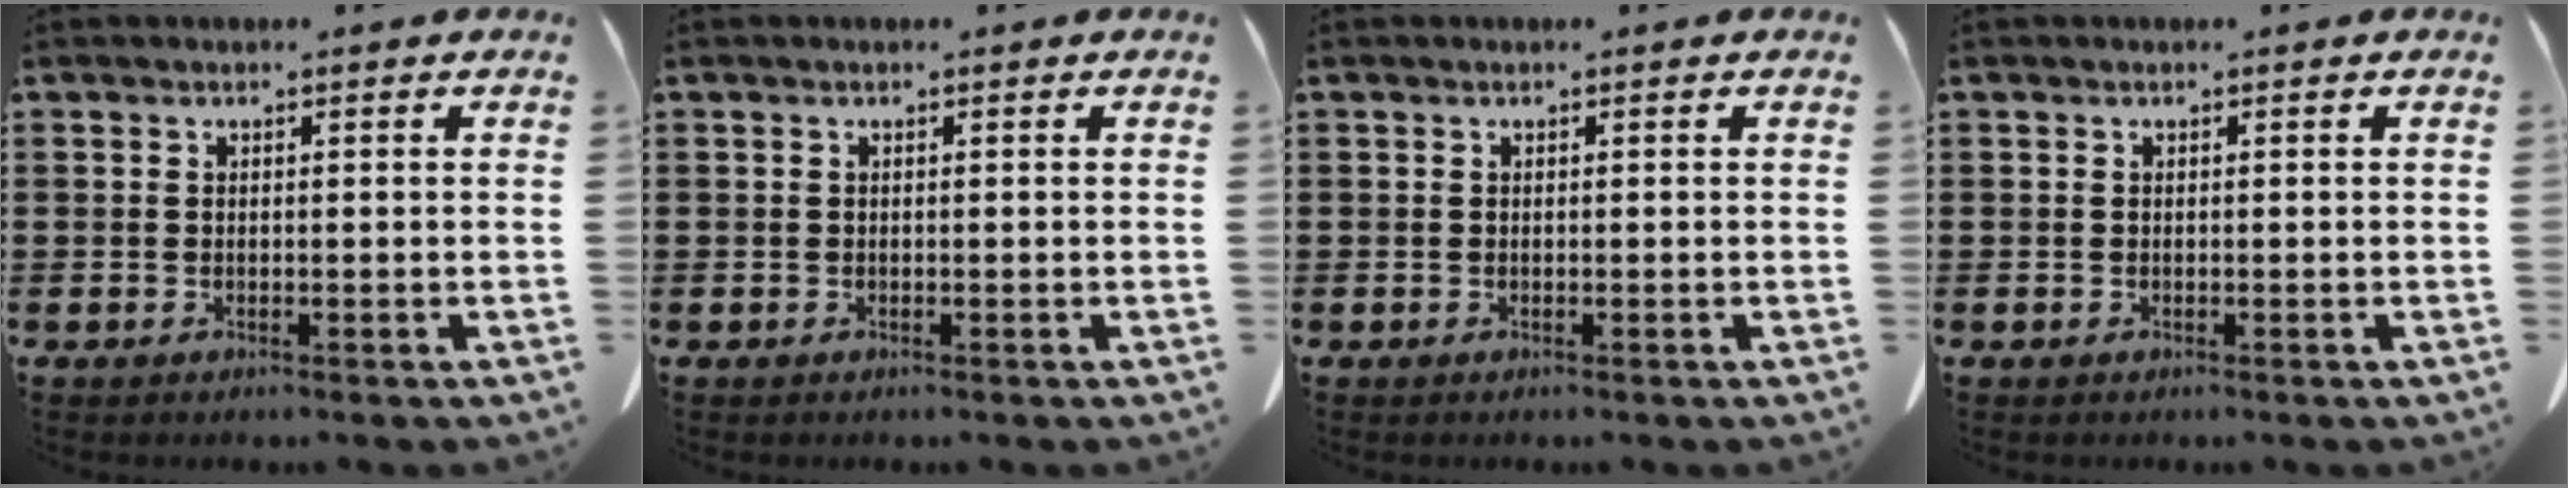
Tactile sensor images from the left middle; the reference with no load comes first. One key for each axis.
{"total": 0.0}
{"total": 0.0}
{"total": 0.0}